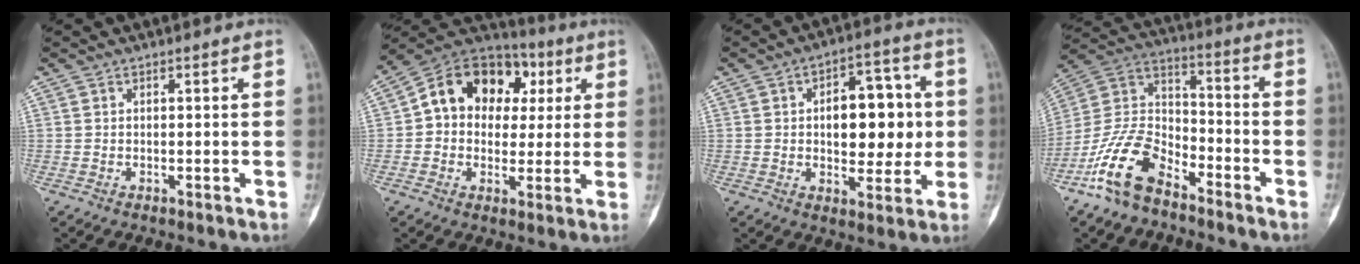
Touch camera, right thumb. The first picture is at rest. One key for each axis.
{"total": 16.1, "fx": 3.2, "fy": 12.4, "fz": 9.8, "tx": -0.109, "ty": 0.030, "tz": 0.043}
{"total": 13.6, "fx": 0.9, "fy": 8.0, "fz": 11.1, "tx": -0.106, "ty": 0.016, "tz": 0.015}
{"total": 14.5, "fx": -9.6, "fy": 7.3, "fz": 8.1, "tx": -0.155, "ty": 0.069, "tz": -0.193}